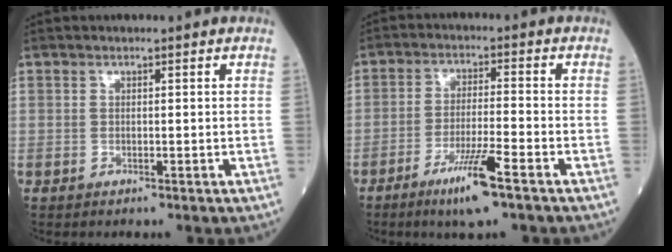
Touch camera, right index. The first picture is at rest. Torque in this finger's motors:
{"motor_torque": [1.47, -0.67, 0.76, 0.21]}